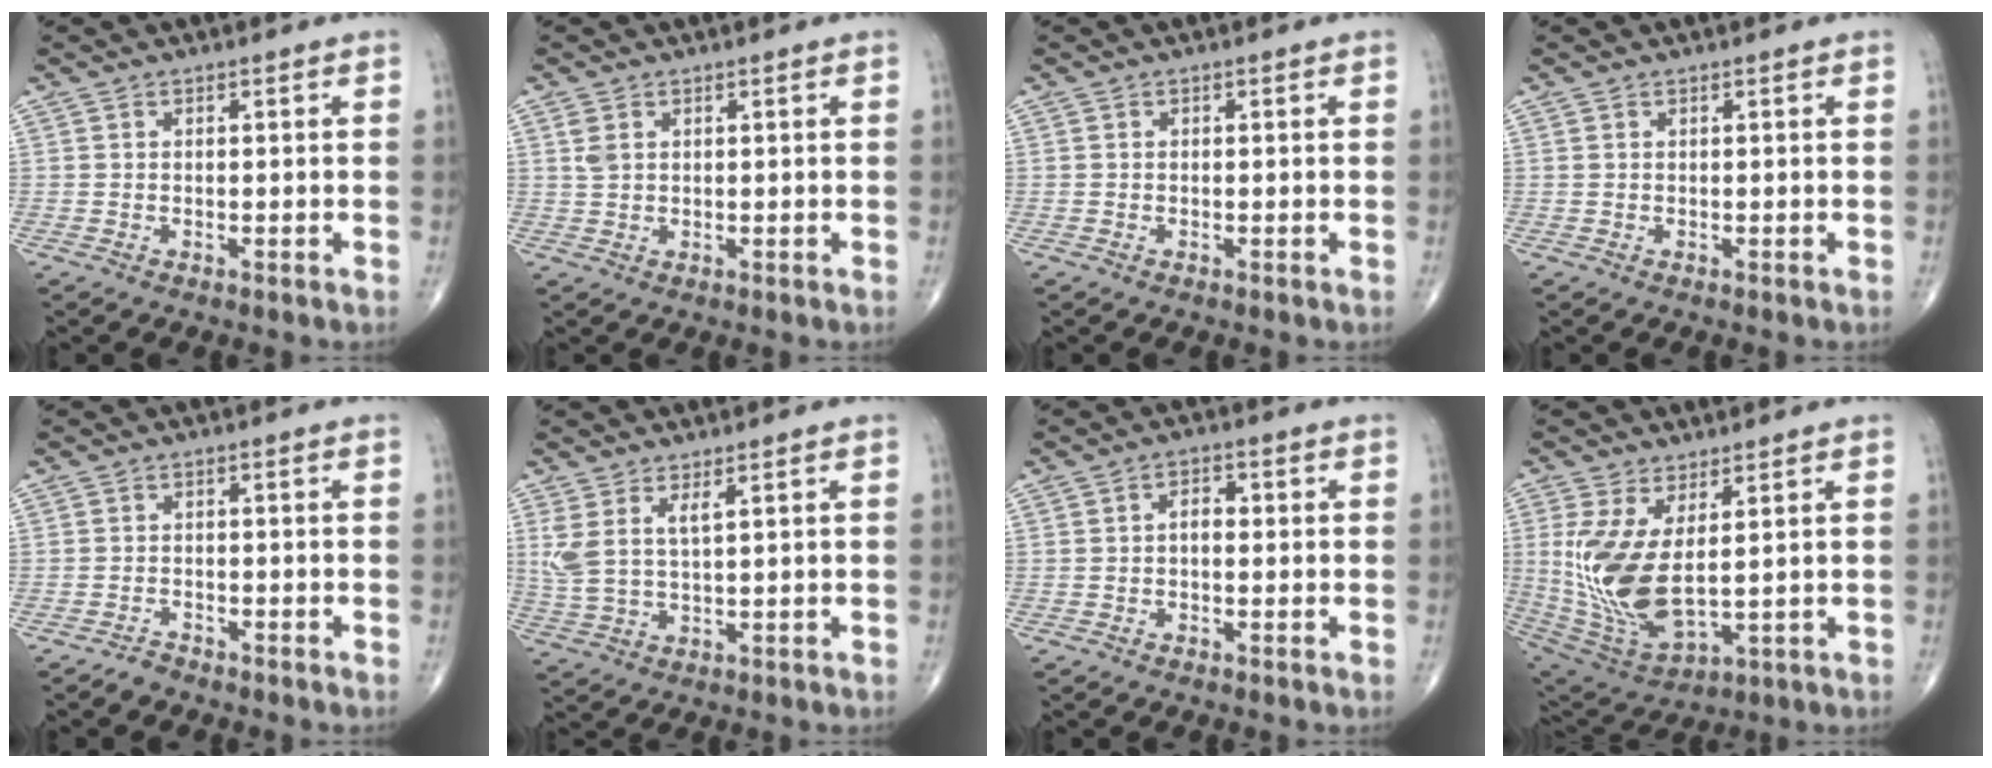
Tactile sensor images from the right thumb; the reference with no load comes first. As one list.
[{"total": 2.0, "force": [0.8, 1.3, 1.3], "torque": [-0.028, 0.003, 0.023]}, {"total": 0.0}, {"total": 0.0}, {"total": 1.4, "force": [-1.3, 0.6, 0.0], "torque": [-0.001, 0.005, -0.025]}, {"total": 5.7, "force": [2.4, 1.7, 4.8], "torque": [-0.122, -0.013, 0.058]}, {"total": 2.8, "force": [0.0, 1.7, 2.2], "torque": [-0.025, 0.012, -0.005]}, {"total": 14.2, "force": [2.1, 6.2, 12.6], "torque": [-0.268, -0.029, 0.064]}]